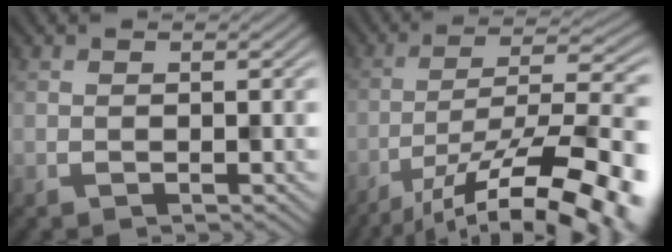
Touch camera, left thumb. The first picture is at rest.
{"total": 14.3, "force": [-9.5, 4.1, 9.9], "torque": [-0.160, -0.012, -0.149]}